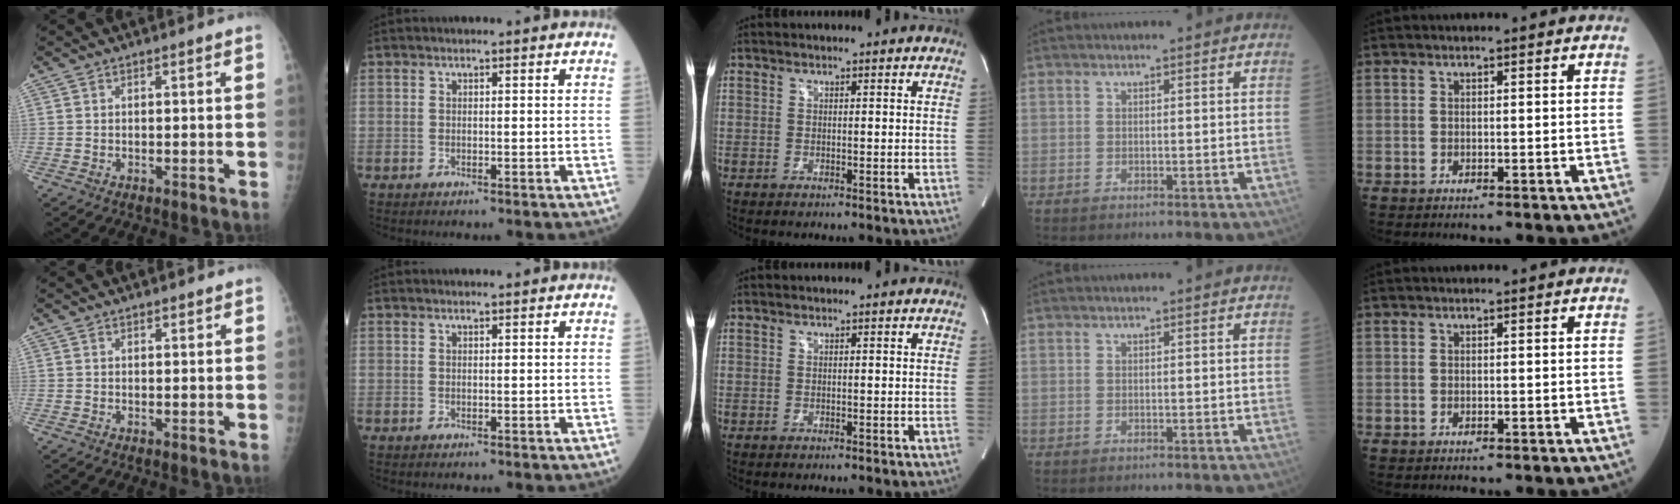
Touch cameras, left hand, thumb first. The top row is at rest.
{"thumb": {"total": 1.1, "force": [0.9, 0.4, 0.4], "torque": [-0.002, -0.005, 0.012]}, "index": {"total": 0.6, "force": [0.6, 0.0, 0.3], "torque": [-0.008, 0.000, 0.010]}}